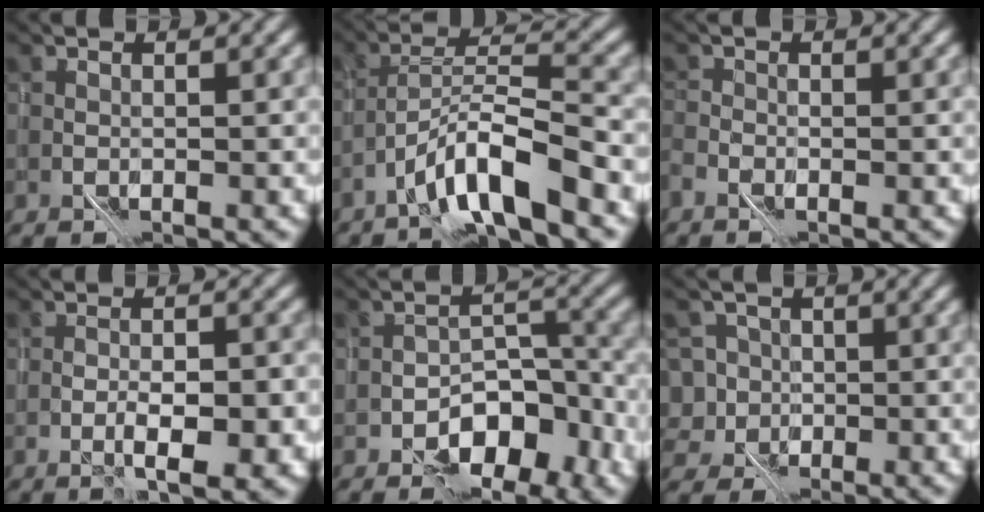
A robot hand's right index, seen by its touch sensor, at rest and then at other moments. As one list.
[{"total": 6.3, "force": [-4.1, 0.6, 4.7], "torque": [-0.082, 0.014, -0.079]}, {"total": 1.4, "force": [-1.2, 0.7, 0.5], "torque": [-0.008, -0.003, -0.029]}, {"total": 2.8, "force": [-0.6, 0.5, 2.7], "torque": [-0.040, 0.002, -0.007]}, {"total": 6.1, "force": [-3.7, 3.2, 3.7], "torque": [-0.028, 0.019, -0.059]}, {"total": 6.2, "force": [0.1, 5.9, 1.8], "torque": [-0.034, 0.025, -0.031]}]